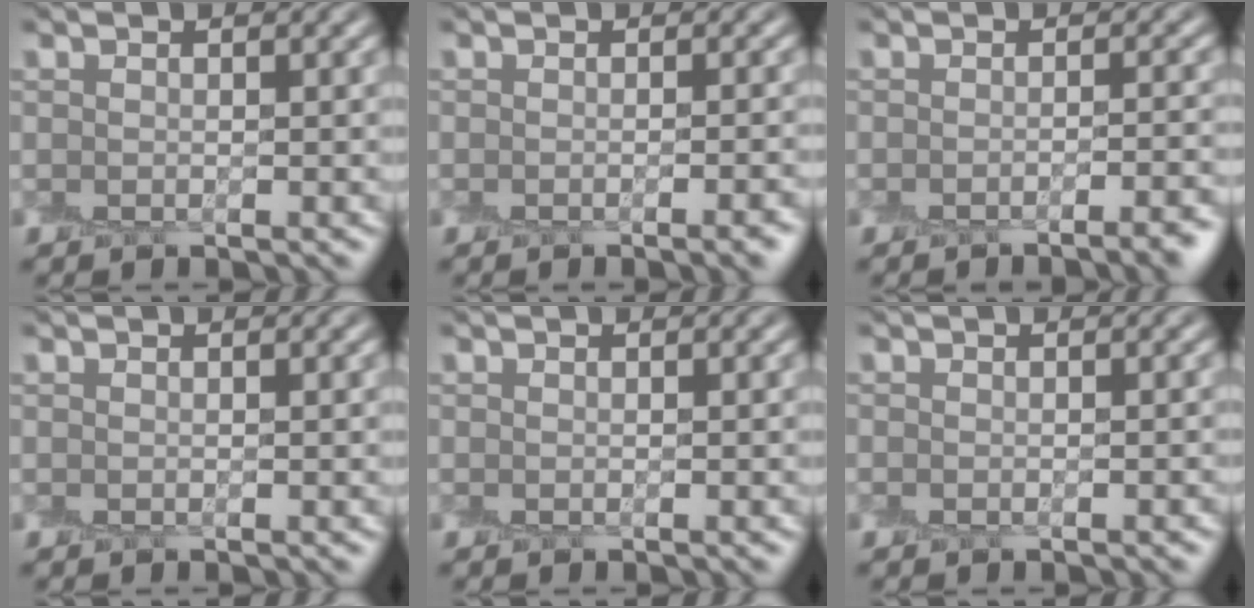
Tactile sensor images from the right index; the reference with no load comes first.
{"total": 2.7, "force": [-1.9, 0.4, 1.9], "torque": [-0.017, -0.003, -0.020]}
{"total": 3.4, "force": [-2.7, 0.4, 2.1], "torque": [-0.023, -0.002, -0.033]}
{"total": 0.0}
{"total": 0.0}
{"total": 0.8, "force": [-0.7, 0.3, 0.2], "torque": [-0.001, -0.001, -0.012]}